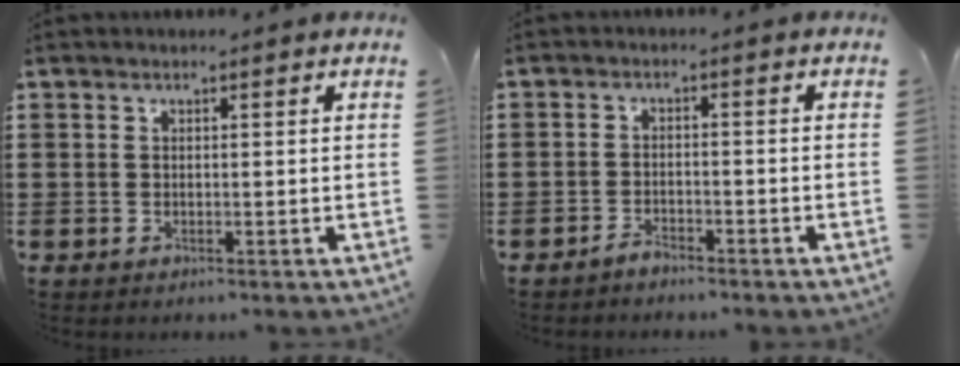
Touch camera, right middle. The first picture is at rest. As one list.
[{"total": 2.3, "force": [-2.2, 0.7, 0.1], "torque": [-0.008, 0.005, -0.047]}]